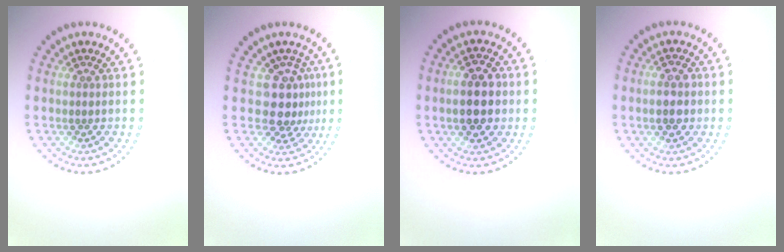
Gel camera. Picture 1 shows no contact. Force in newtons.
{"total": 3.2, "press": 2.5, "slide": 2.1}
{"total": 4.4, "press": 4.4, "slide": 0.2}
{"total": 2.4, "press": 2.4, "slide": 0.3}